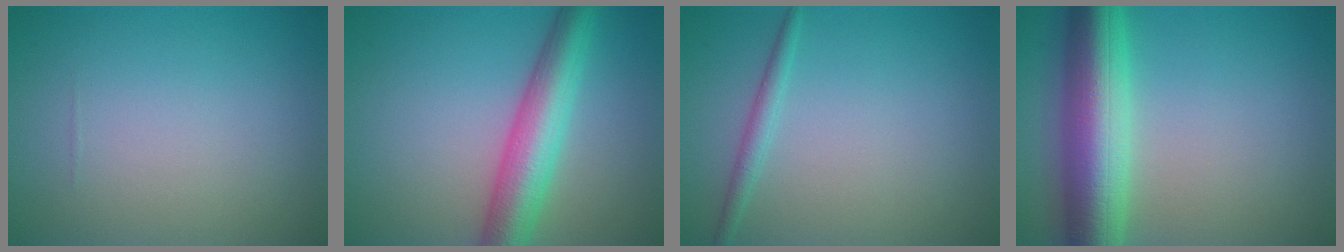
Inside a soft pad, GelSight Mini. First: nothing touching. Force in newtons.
{"total": 6.5, "press": 6.5, "slide": 0.2}
{"total": 1.4, "press": 1.4, "slide": 0.1}
{"total": 9.3, "press": 9.3, "slide": 0.2}